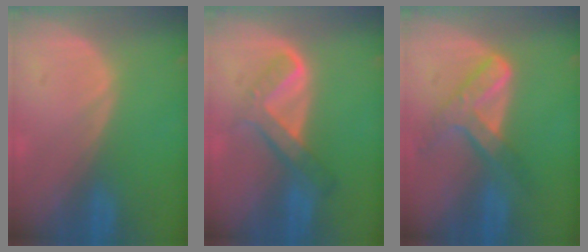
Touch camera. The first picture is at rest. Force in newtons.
{"total": 6.1, "press": 5.4, "slide": 2.8}
{"total": 7.2, "press": 6.1, "slide": 3.9}